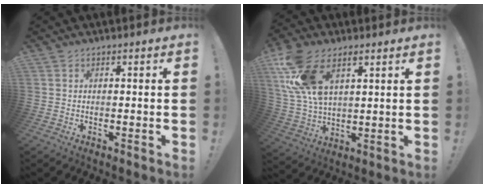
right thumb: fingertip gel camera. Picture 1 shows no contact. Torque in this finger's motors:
{"motor_torque": [0.47, 0.62, 0.53, 0.52, 0.18]}